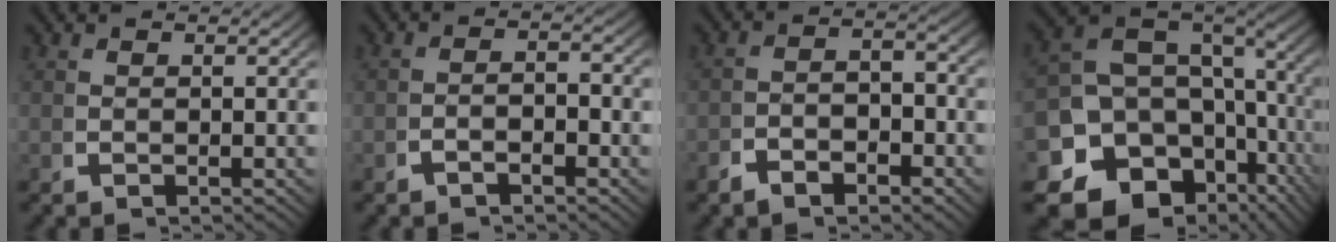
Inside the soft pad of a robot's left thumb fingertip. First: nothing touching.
{"total": 2.0, "force": [-1.3, 0.9, 1.2], "torque": [-0.019, 0.002, -0.029]}
{"total": 3.2, "force": [-1.7, 2.1, 1.7], "torque": [-0.014, -0.004, -0.036]}
{"total": 18.5, "force": [-4.1, 13.8, 11.5], "torque": [-0.228, -0.068, -0.047]}